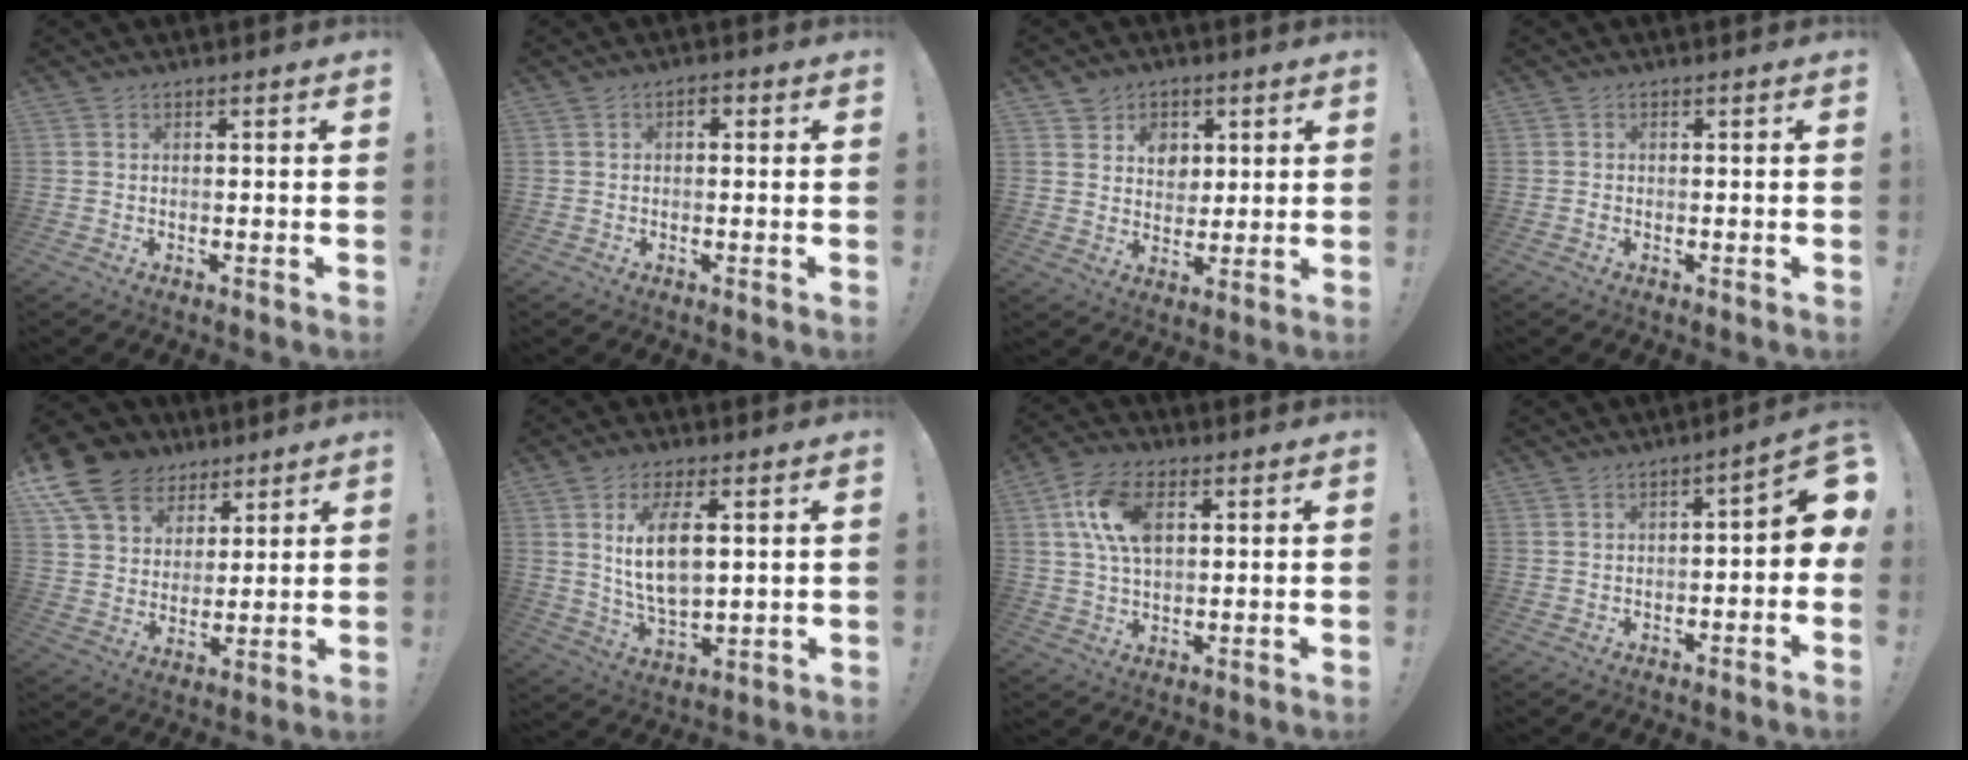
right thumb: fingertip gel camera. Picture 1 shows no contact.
{"total": 1.6, "force": [-0.5, 1.2, 1.0], "torque": [-0.014, 0.006, -0.012]}
{"total": 8.0, "force": [3.4, 6.9, 1.8], "torque": [-0.022, -0.025, 0.069]}
{"total": 0.7, "force": [-0.6, 0.3, 0.2], "torque": [-0.010, 0.004, -0.010]}
{"total": 13.9, "force": [8.4, 10.0, 4.8], "torque": [-0.084, -0.054, 0.170]}
{"total": 12.3, "force": [3.7, 5.9, 10.1], "torque": [-0.186, -0.018, 0.062]}
{"total": 12.5, "force": [3.7, 7.3, 9.5], "torque": [-0.184, 0.004, 0.068]}
{"total": 4.8, "force": [-0.6, 1.2, 4.7], "torque": [-0.055, -0.007, -0.013]}